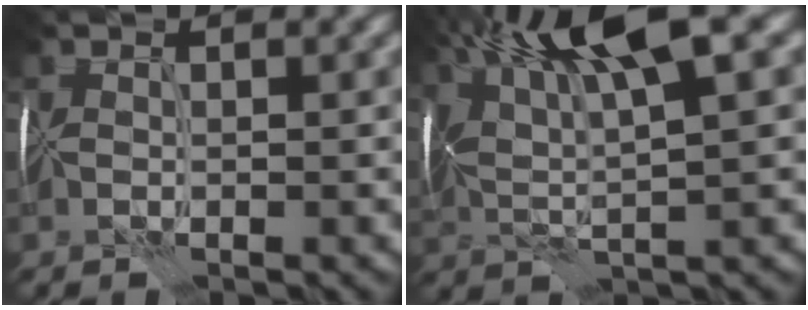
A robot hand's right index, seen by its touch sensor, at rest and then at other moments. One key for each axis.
{"total": 9.8, "fx": 4.6, "fy": 2.1, "fz": 8.4, "tx": -0.156, "ty": 0.024, "tz": 0.080}